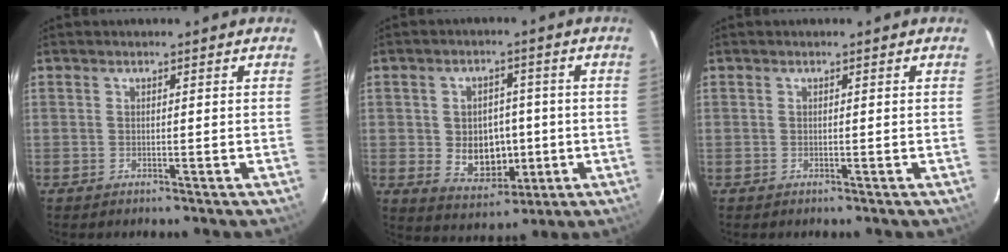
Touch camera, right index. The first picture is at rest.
{"total": 8.9, "force": [-1.0, 7.1, 5.2], "torque": [-0.107, 0.001, 0.005]}
{"total": 0.0}